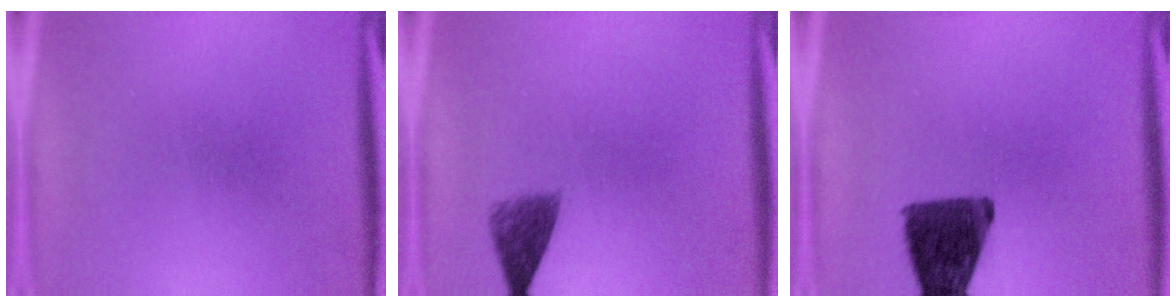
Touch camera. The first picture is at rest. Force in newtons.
{"total": 3.4}
{"total": 11.7}